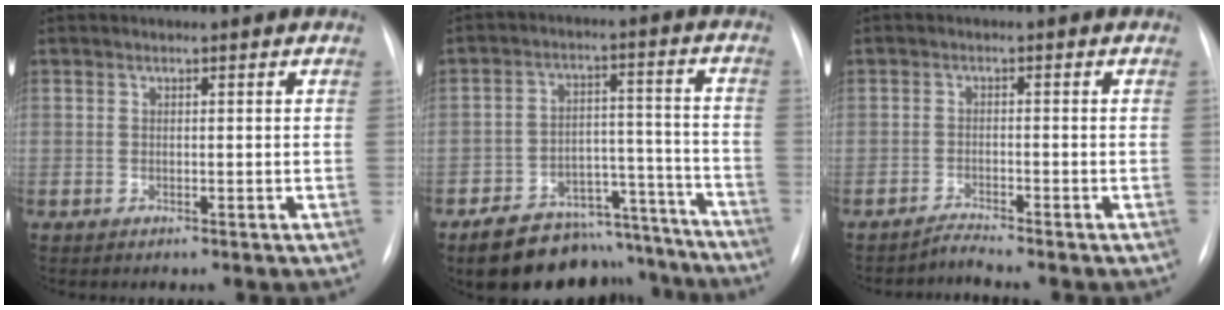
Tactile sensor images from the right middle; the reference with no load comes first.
{"total": 16.7, "force": [-14.8, 6.4, 4.2], "torque": [-0.046, 0.047, -0.206]}
{"total": 2.0, "force": [-1.8, -0.8, -0.2], "torque": [0.003, -0.011, -0.032]}